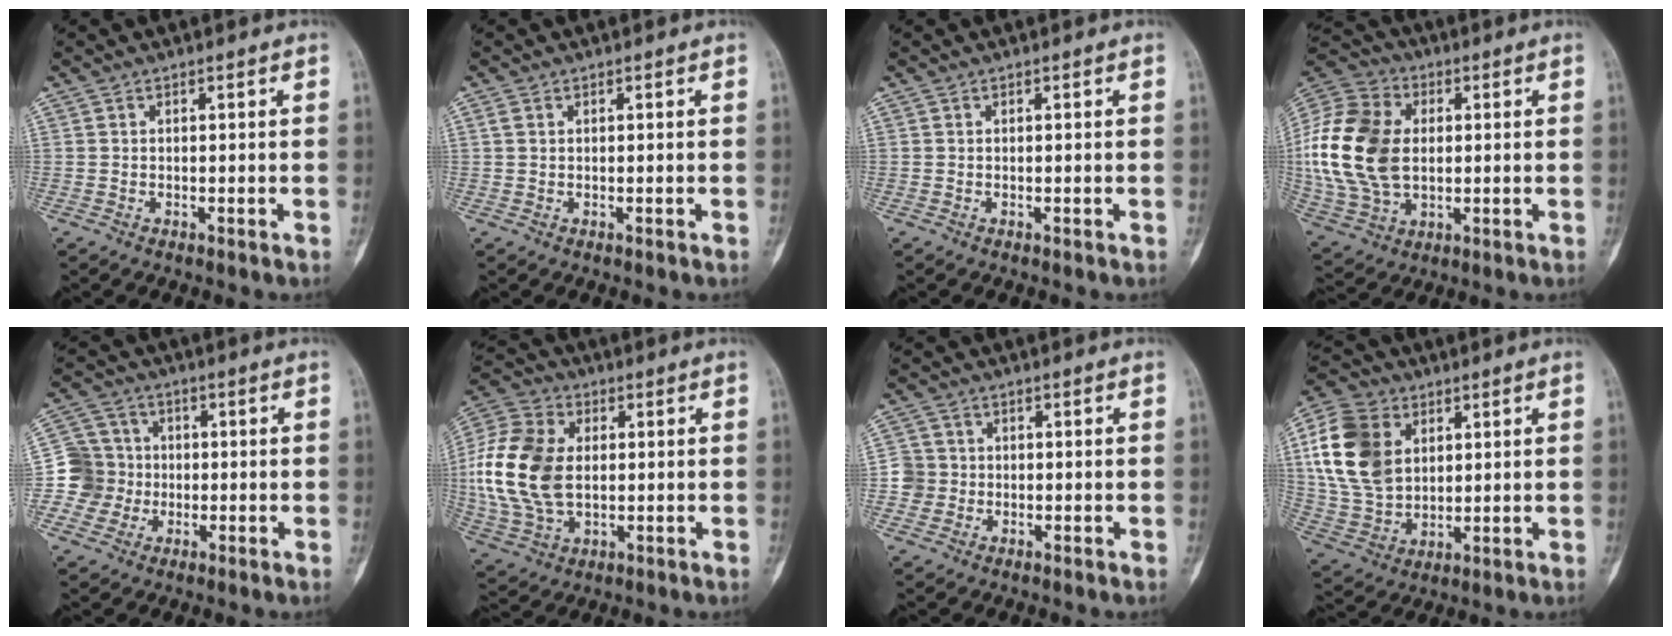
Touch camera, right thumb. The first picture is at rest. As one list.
[{"total": 0.9, "force": [0.4, 0.7, 0.5], "torque": [-0.007, 0.003, 0.007]}, {"total": 0.0}, {"total": 20.9, "force": [1.2, 14.5, 15.0], "torque": [-0.304, 0.003, 0.027]}, {"total": 8.3, "force": [-1.6, 8.2, 0.6], "torque": [0.033, 0.026, -0.037]}, {"total": 18.1, "force": [0.7, 12.1, 13.4], "torque": [-0.269, 0.008, 0.016]}, {"total": 3.7, "force": [-0.7, 3.6, 0.0], "torque": [0.031, 0.012, -0.022]}, {"total": 16.6, "force": [4.4, 12.3, 10.3], "torque": [-0.182, -0.002, 0.086]}]